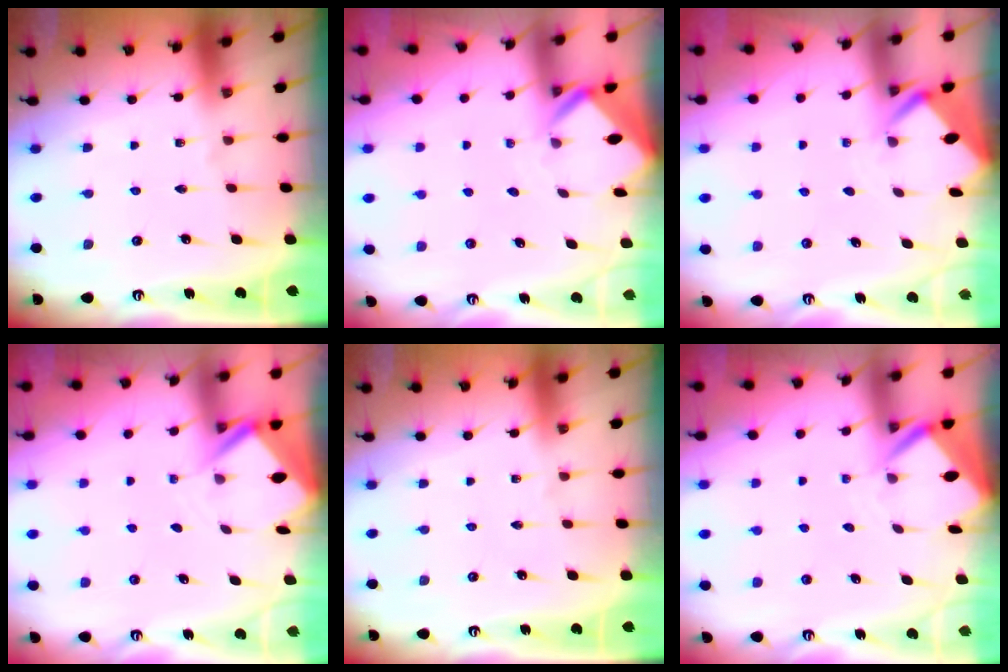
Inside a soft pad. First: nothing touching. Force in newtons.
{"total": 2.4, "press": 2.4, "slide": 0.1}
{"total": 2.5, "press": 2.5, "slide": 0.2}
{"total": 2.9, "press": 2.9, "slide": 0.3}
{"total": 0.0}
{"total": 3.3, "press": 3.3, "slide": 0.3}